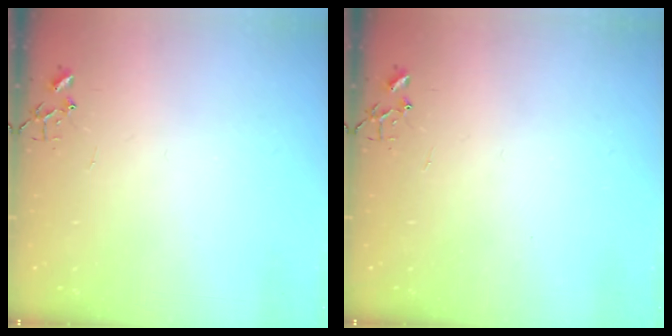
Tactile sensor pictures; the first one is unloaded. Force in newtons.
{"total": 0.0}